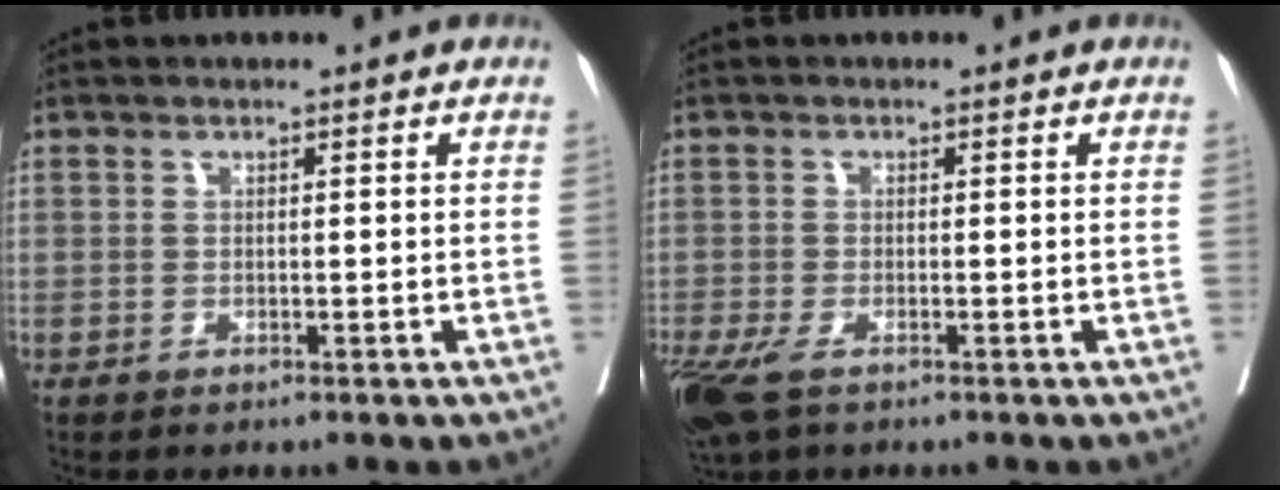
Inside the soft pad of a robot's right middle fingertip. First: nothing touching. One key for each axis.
{"total": 7.0, "fx": -4.3, "fy": 2.7, "fz": 4.8, "tx": -0.108, "ty": -0.022, "tz": -0.078}